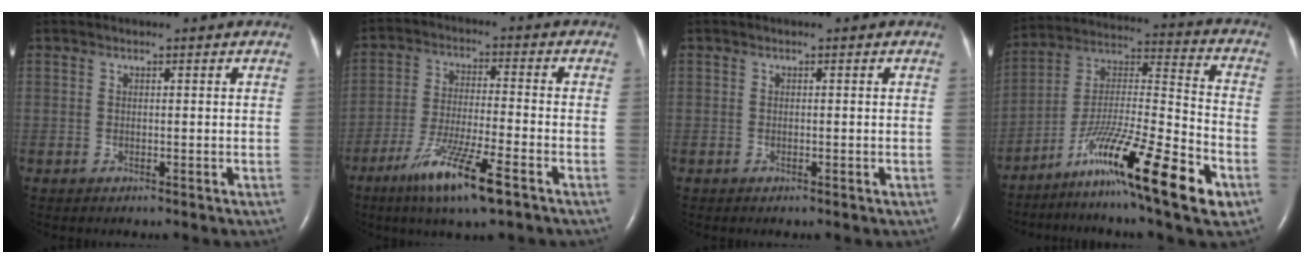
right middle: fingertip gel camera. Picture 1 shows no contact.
{"total": 11.2, "force": [-6.6, 0.7, 9.0], "torque": [-0.177, -0.028, -0.117]}
{"total": 0.0}
{"total": 19.7, "force": [-10.9, 1.0, 16.3], "torque": [-0.285, -0.025, -0.189]}